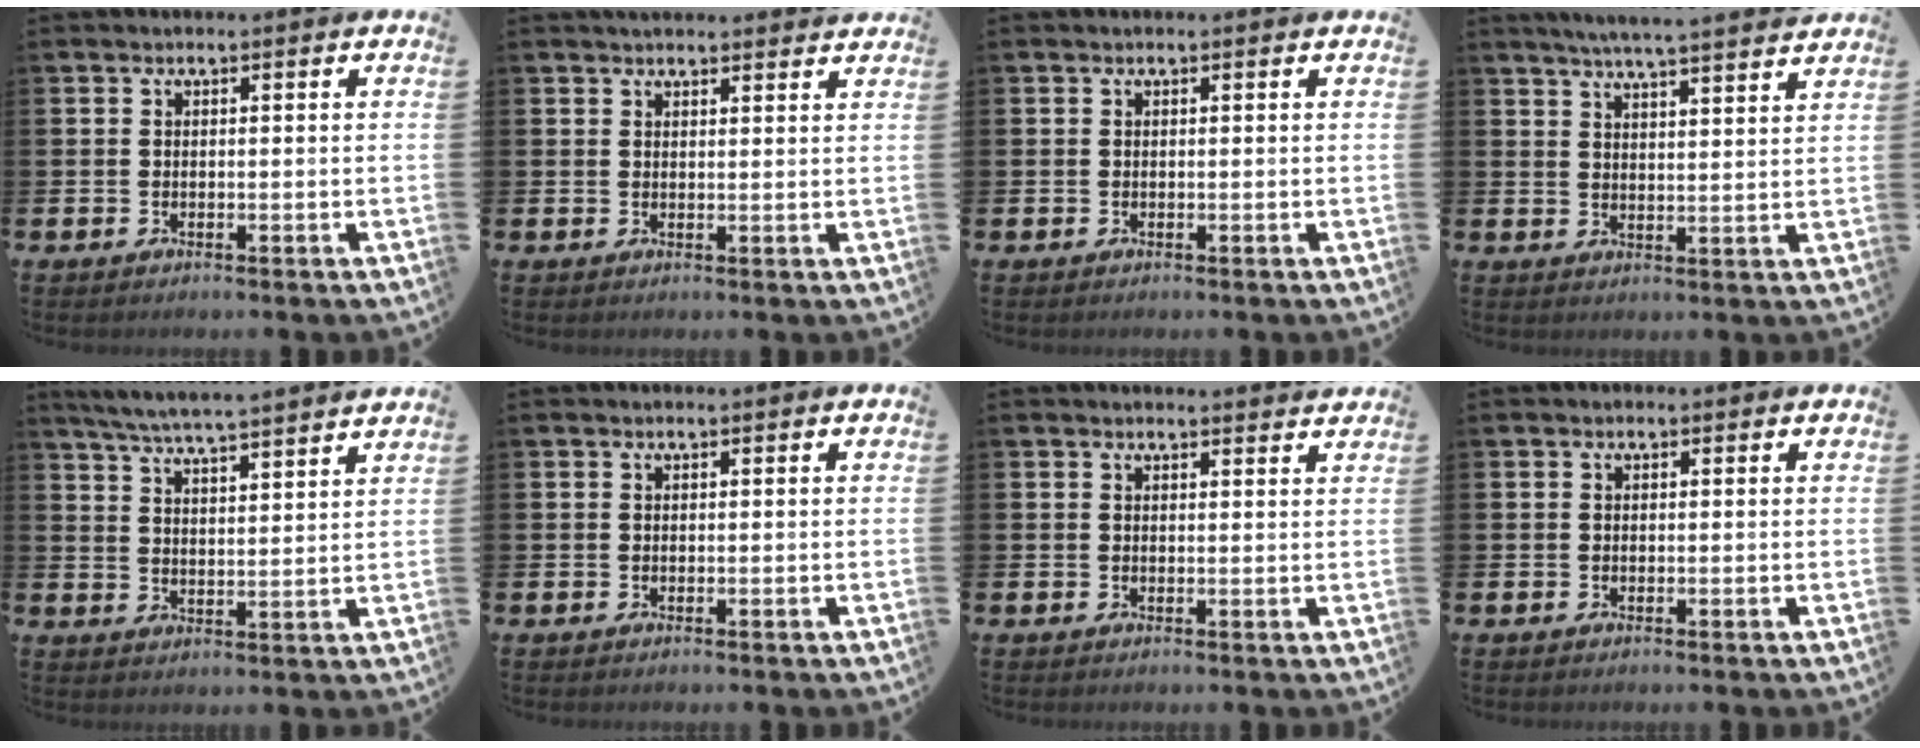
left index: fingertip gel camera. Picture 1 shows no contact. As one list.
[{"total": 2.4, "force": [2.4, 0.2, 0.1], "torque": [0.003, -0.011, 0.042]}, {"total": 0.0}, {"total": 5.6, "force": [5.4, -0.6, 1.3], "torque": [-0.033, -0.031, 0.093]}, {"total": 6.1, "force": [5.9, -0.4, 1.4], "torque": [-0.051, -0.038, 0.104]}, {"total": 0.0}, {"total": 1.7, "force": [1.7, 0.0, -0.1], "torque": [0.013, -0.013, 0.027]}, {"total": 0.0}]